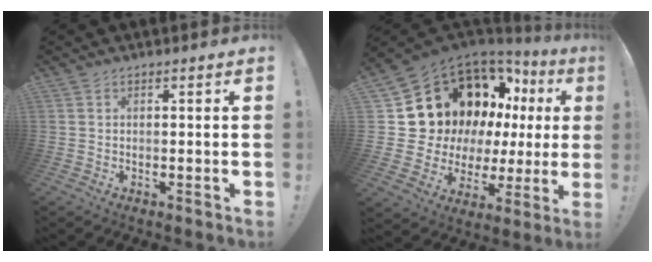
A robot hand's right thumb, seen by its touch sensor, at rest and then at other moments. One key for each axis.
{"total": 19.0, "fx": 8.7, "fy": 12.6, "fz": 11.2, "tx": -0.187, "ty": -0.066, "tz": 0.191}